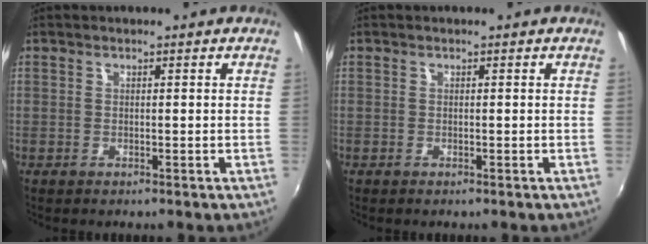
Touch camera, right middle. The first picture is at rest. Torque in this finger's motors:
{"motor_torque": [0.20, -0.21, 0.03, 0.01]}